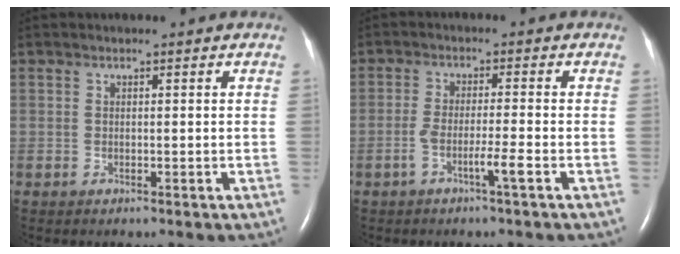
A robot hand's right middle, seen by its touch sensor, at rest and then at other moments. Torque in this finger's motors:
{"motor_torque": [0.89, -0.60, 0.47, 0.08]}